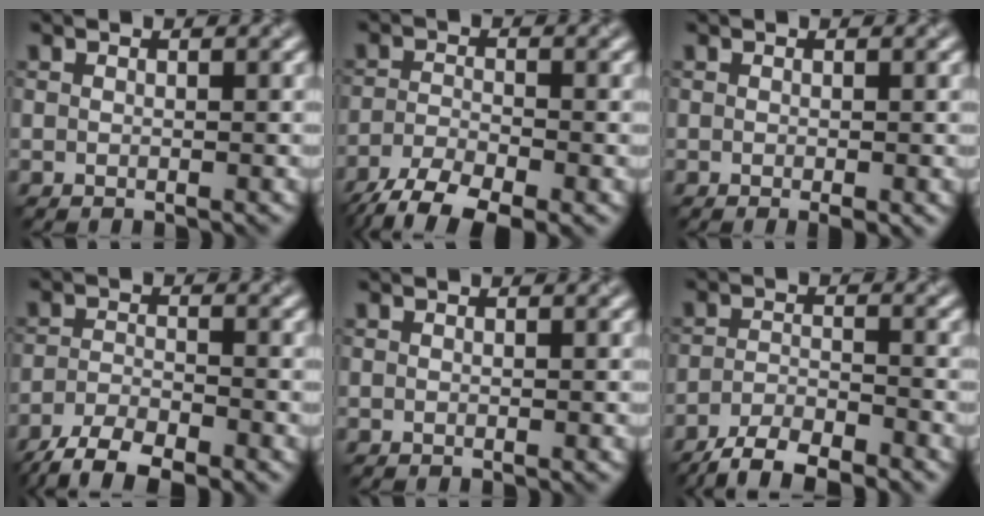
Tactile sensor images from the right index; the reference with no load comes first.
{"total": 6.2, "force": [-4.5, 1.7, 3.9], "torque": [-0.072, -0.012, -0.086]}
{"total": 0.9, "force": [-0.3, 0.1, 0.8], "torque": [-0.011, -0.006, -0.005]}
{"total": 5.6, "force": [-4.4, 1.4, 3.1], "torque": [-0.055, -0.009, -0.084]}
{"total": 0.0}
{"total": 5.0, "force": [-4.2, 1.1, 2.6], "torque": [-0.047, -0.005, -0.079]}